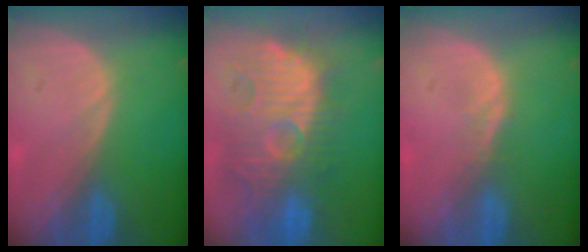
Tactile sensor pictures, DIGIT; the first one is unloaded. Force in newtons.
{"total": 12.6, "press": 12.1, "slide": 3.6}
{"total": 1.1, "press": 1.1, "slide": 0.1}